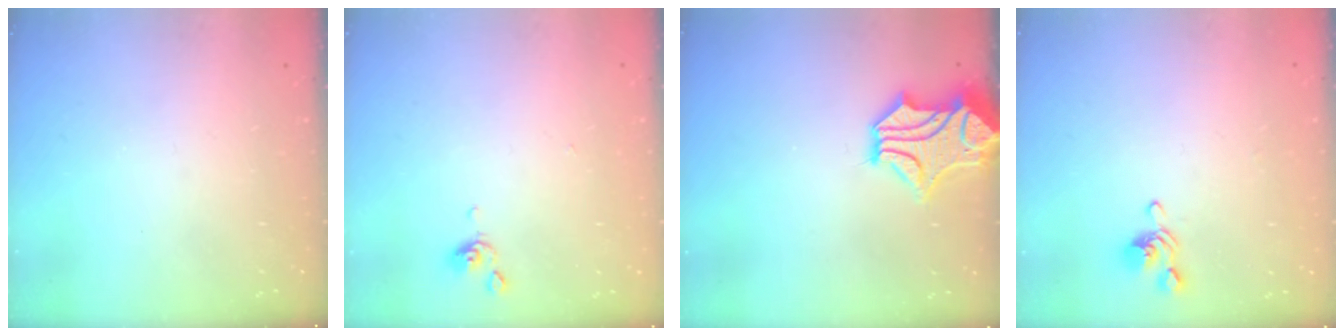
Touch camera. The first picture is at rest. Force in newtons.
{"total": 0.5, "press": 0.1, "slide": 0.5}
{"total": 1.6, "press": 0.8, "slide": 1.4}
{"total": 1.1, "press": 0.8, "slide": 0.7}